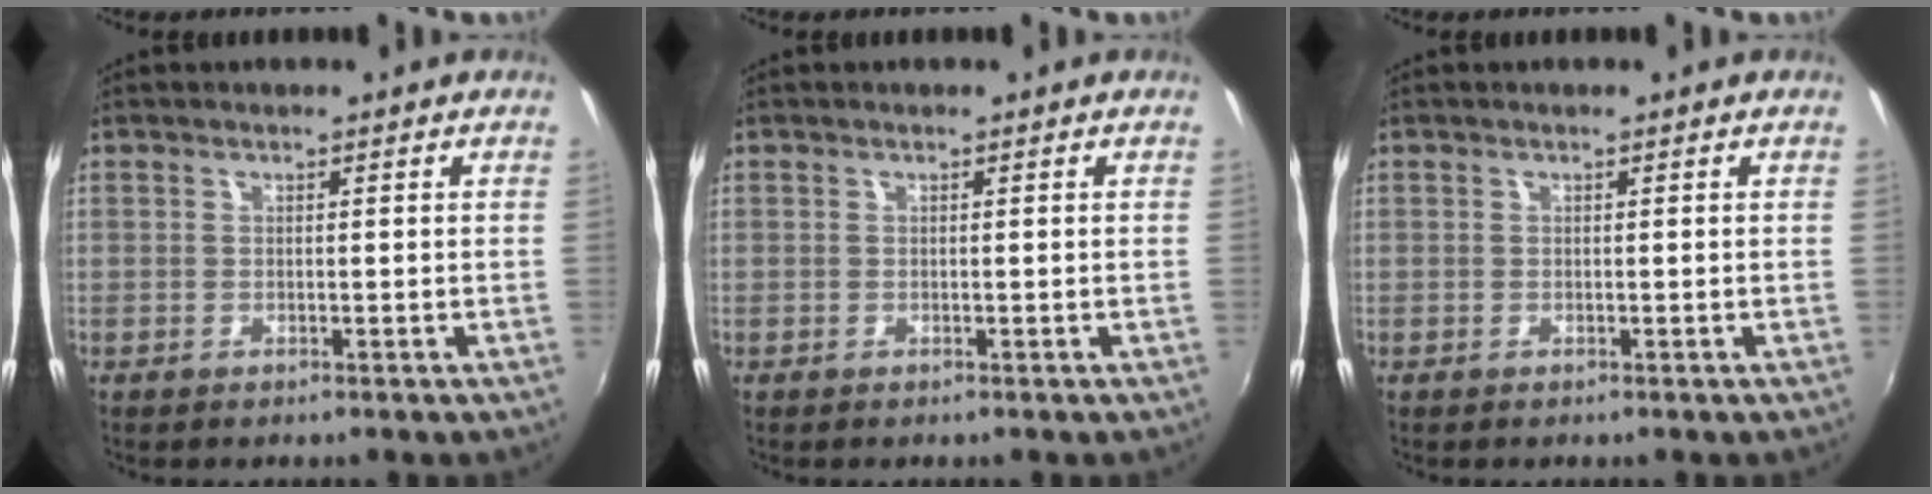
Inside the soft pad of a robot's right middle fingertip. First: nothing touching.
{"total": 0.0}
{"total": 0.0}